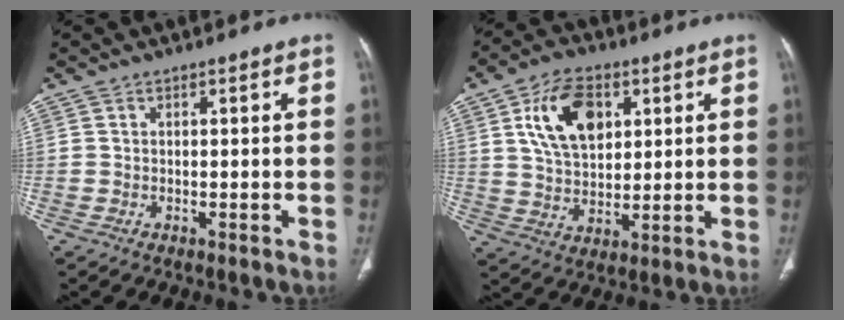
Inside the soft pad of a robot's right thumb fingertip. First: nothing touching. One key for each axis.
{"total": 13.3, "fx": 4.7, "fy": 8.3, "fz": 9.3, "tx": -0.140, "ty": -0.011, "tz": 0.088}